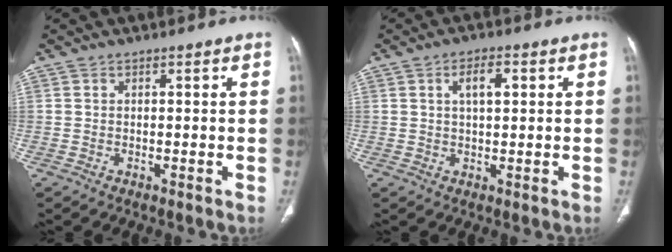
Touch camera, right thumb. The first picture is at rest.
{"total": 4.2, "force": [1.3, 1.8, 3.5], "torque": [-0.055, 0.004, 0.021]}